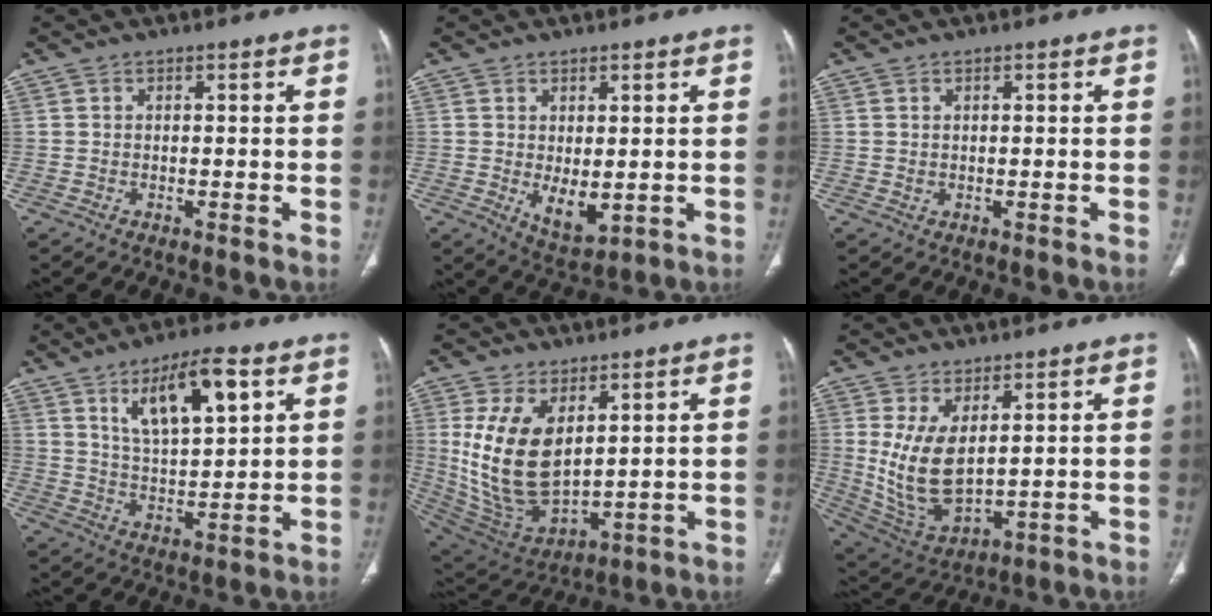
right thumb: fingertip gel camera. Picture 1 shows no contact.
{"total": 5.8, "force": [-0.2, 3.0, 5.0], "torque": [-0.071, -0.016, 0.014]}
{"total": 0.7, "force": [0.2, 0.5, 0.4], "torque": [-0.005, -0.002, 0.007]}
{"total": 12.9, "force": [5.9, 4.6, 10.6], "torque": [-0.160, -0.022, 0.107]}
{"total": 16.9, "force": [4.3, 9.5, 13.3], "torque": [-0.247, -0.027, 0.109]}
{"total": 11.9, "force": [2.4, 6.4, 9.8], "torque": [-0.182, -0.021, 0.072]}